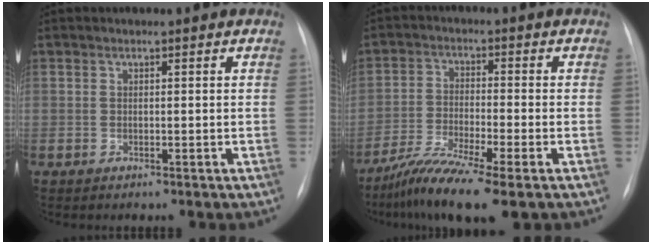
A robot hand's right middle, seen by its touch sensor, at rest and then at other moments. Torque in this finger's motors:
{"motor_torque": [1.14, -1.00, 0.27, 0.10]}